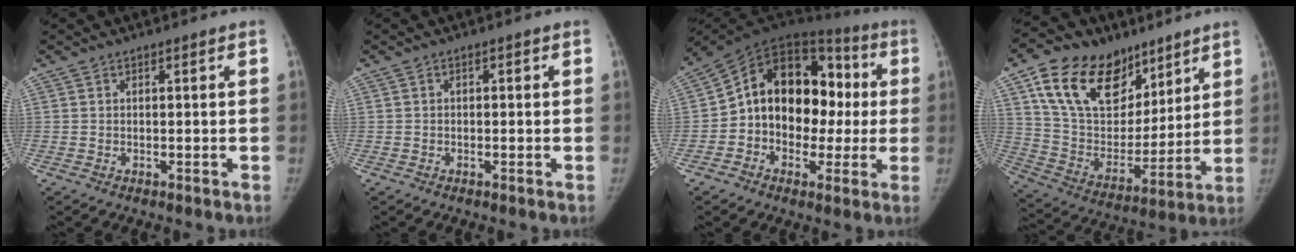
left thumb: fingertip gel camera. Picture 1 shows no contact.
{"total": 0.9, "force": [-0.1, 0.7, 0.6], "torque": [0.000, 0.002, -0.005]}
{"total": 20.8, "force": [-0.1, 14.8, 14.6], "torque": [-0.180, 0.060, -0.007]}
{"total": 23.9, "force": [13.4, 15.2, 12.7], "torque": [-0.189, -0.028, 0.246]}